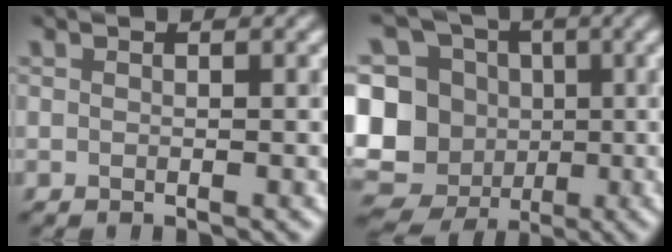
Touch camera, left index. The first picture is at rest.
{"total": 16.0, "force": [-1.4, 14.9, 5.8], "torque": [-0.154, 0.014, -0.046]}